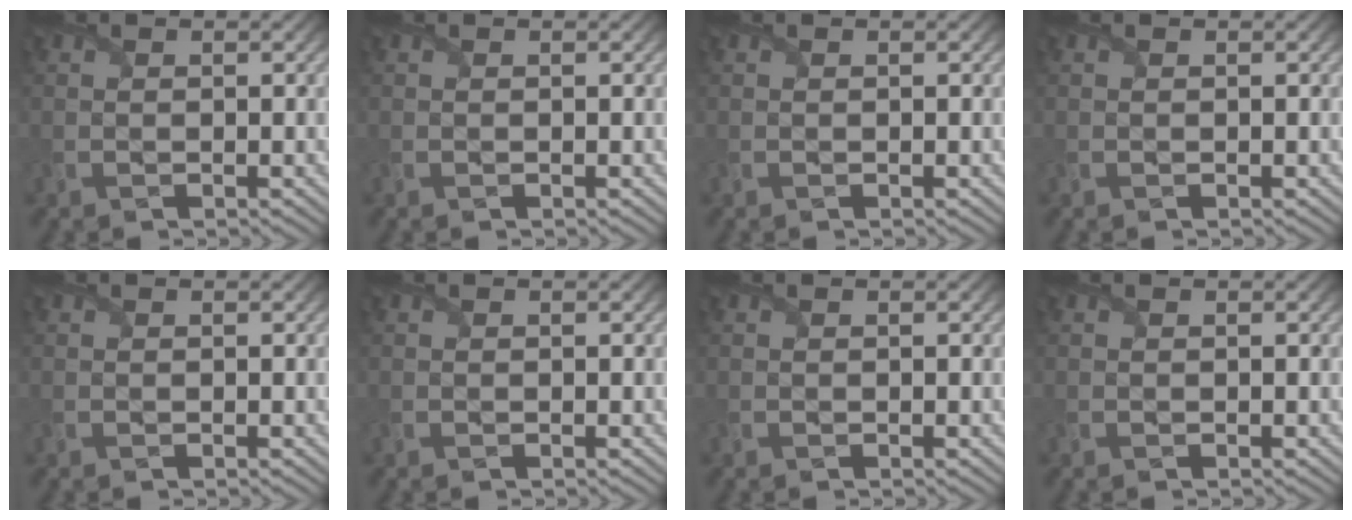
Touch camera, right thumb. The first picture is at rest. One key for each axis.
{"total": 0.0}
{"total": 0.0}
{"total": 0.0}
{"total": 0.0}
{"total": 0.0}
{"total": 0.0}
{"total": 0.0}